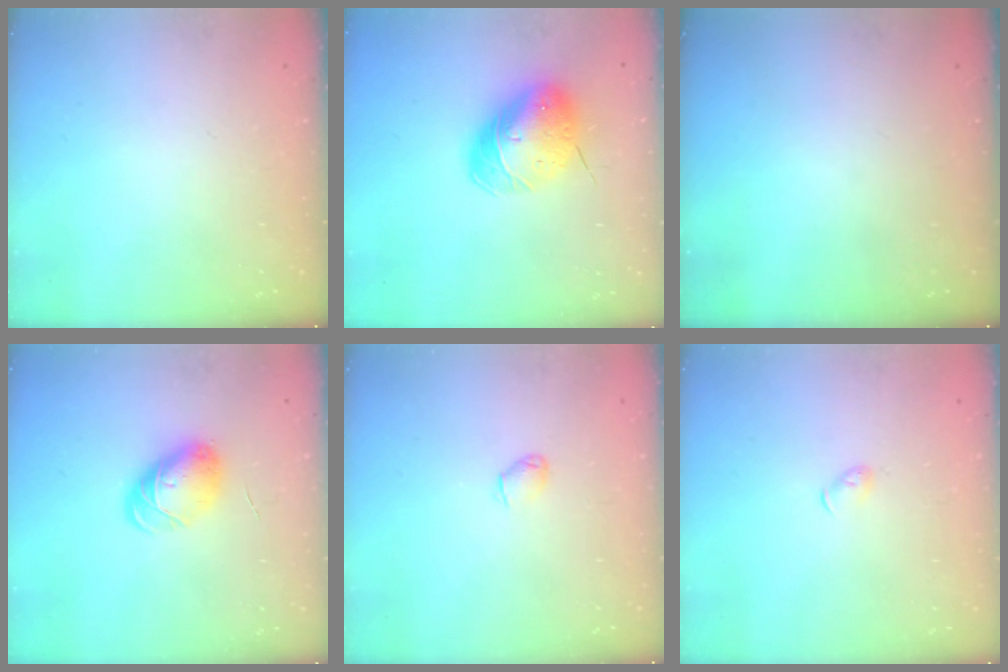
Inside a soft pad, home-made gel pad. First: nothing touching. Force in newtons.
{"total": 9.4, "press": 9.2, "slide": 1.8}
{"total": 0.0}
{"total": 8.3, "press": 8.3, "slide": 0.8}
{"total": 2.0, "press": 2.0, "slide": 0.4}
{"total": 3.3, "press": 3.2, "slide": 0.7}